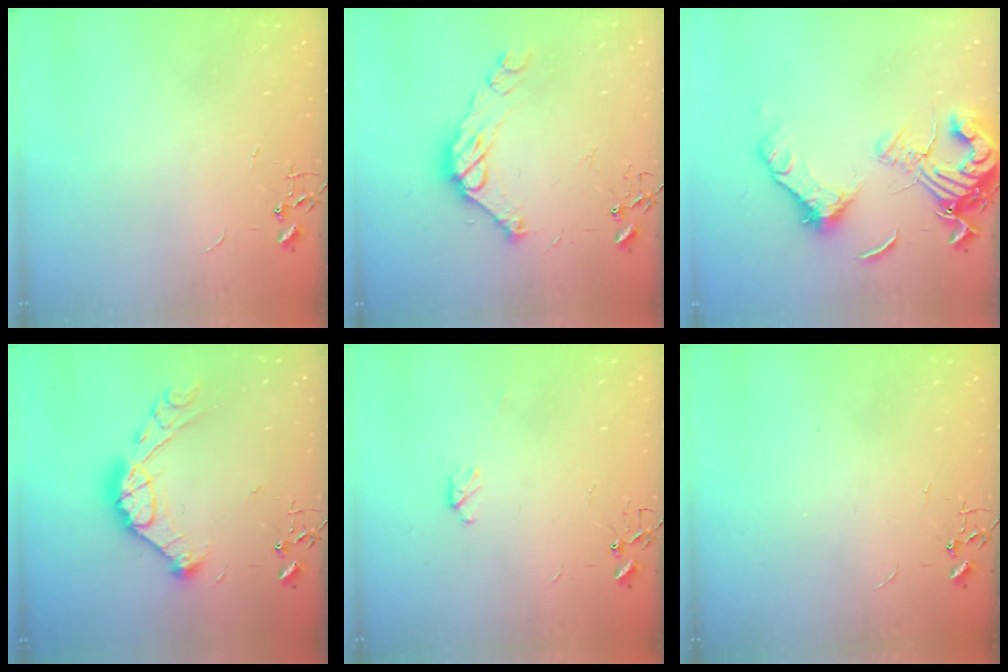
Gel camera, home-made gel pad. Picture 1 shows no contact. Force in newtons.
{"total": 12.8, "press": 12.8, "slide": 0.8}
{"total": 18.8, "press": 18.7, "slide": 2.3}
{"total": 14.2, "press": 14.2, "slide": 1.1}
{"total": 3.5, "press": 3.4, "slide": 0.6}
{"total": 0.0}